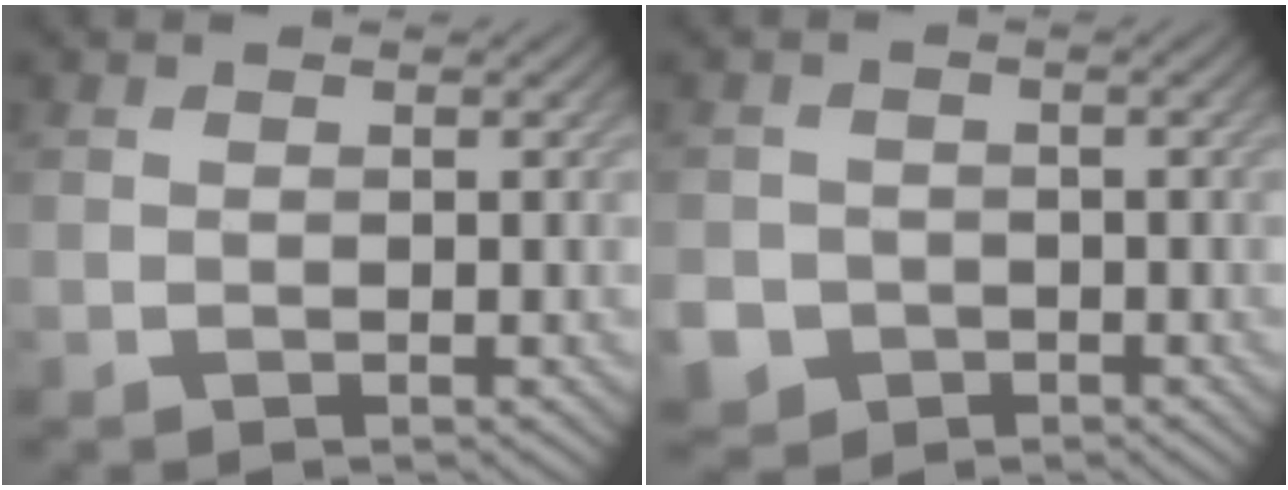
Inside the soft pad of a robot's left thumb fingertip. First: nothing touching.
{"total": 5.1, "force": [-2.3, 4.4, 1.2], "torque": [-0.032, -0.018, -0.050]}